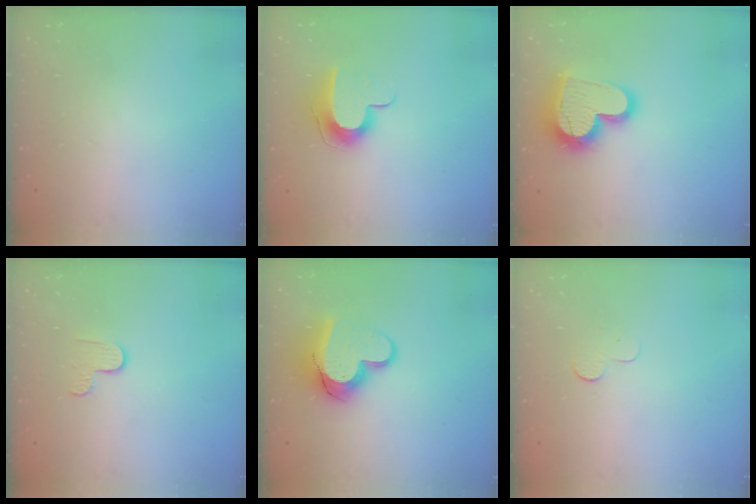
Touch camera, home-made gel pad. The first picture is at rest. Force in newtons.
{"total": 9.8, "press": 9.8, "slide": 0.6}
{"total": 18.4, "press": 18.4, "slide": 1.4}
{"total": 2.9, "press": 2.9, "slide": 0.3}
{"total": 13.4, "press": 13.4, "slide": 1.1}
{"total": 2.9, "press": 2.9, "slide": 0.3}